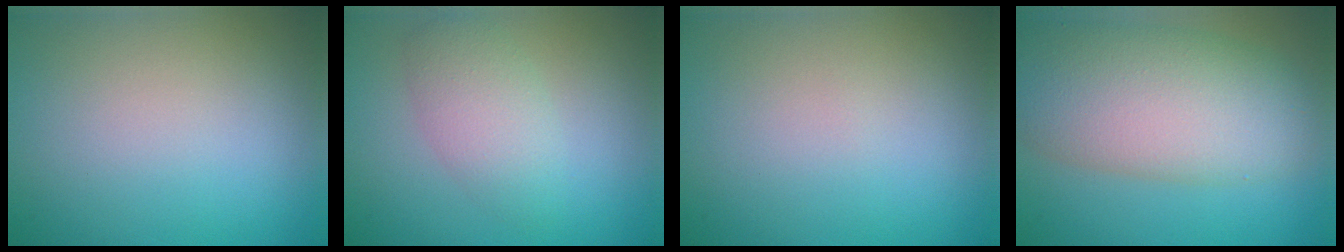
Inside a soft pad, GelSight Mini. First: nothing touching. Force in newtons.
{"total": 3.3, "press": 3.3, "slide": 0.0}
{"total": 0.0}
{"total": 10.0, "press": 10.0, "slide": 0.3}